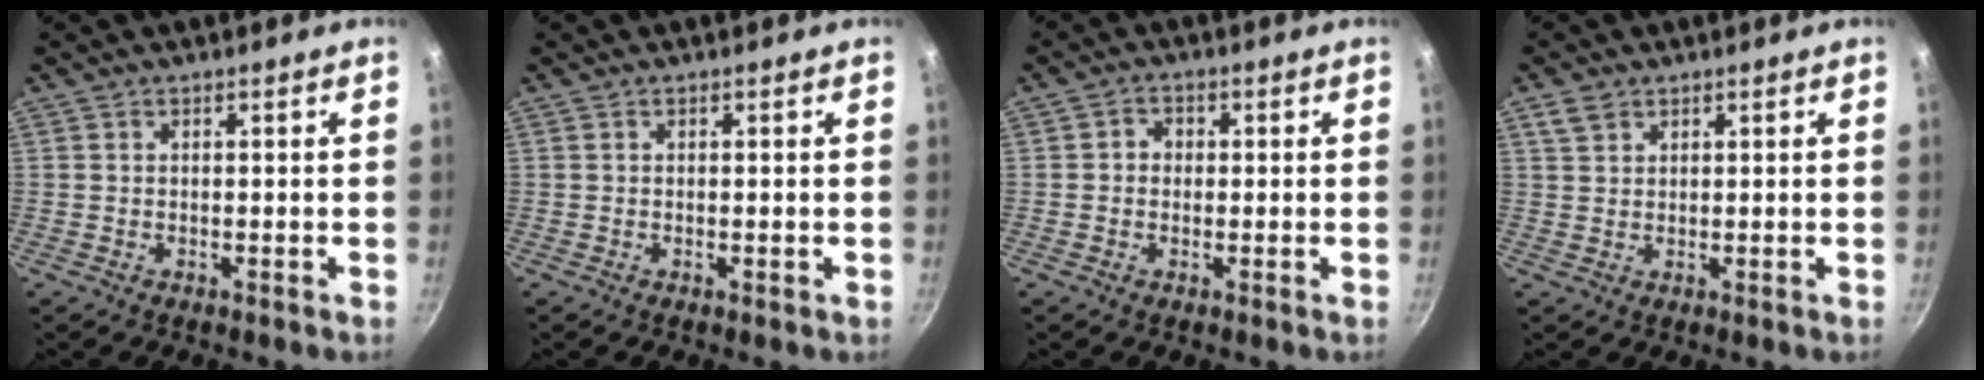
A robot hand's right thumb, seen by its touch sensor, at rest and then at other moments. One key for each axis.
{"total": 0.0}
{"total": 2.8, "fx": 0.1, "fy": 2.4, "fz": 1.3, "tx": -0.010, "ty": 0.006, "tz": -0.005}
{"total": 2.9, "fx": 1.7, "fy": 2.0, "fz": 1.3, "tx": -0.016, "ty": 0.000, "tz": 0.035}